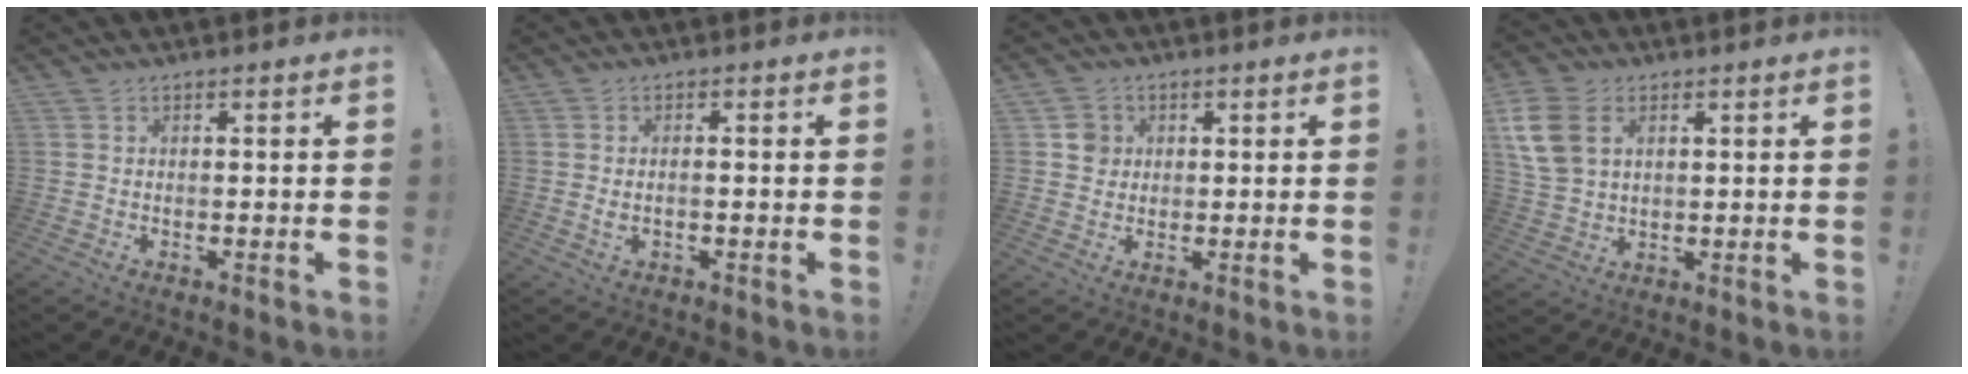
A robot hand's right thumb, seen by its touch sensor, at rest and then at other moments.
{"total": 1.8, "force": [-0.6, 0.4, 1.7], "torque": [-0.027, 0.002, -0.012]}
{"total": 4.4, "force": [0.8, 4.3, 0.9], "torque": [0.001, 0.002, 0.014]}
{"total": 11.1, "force": [4.1, 7.6, 6.9], "torque": [-0.145, -0.004, 0.080]}